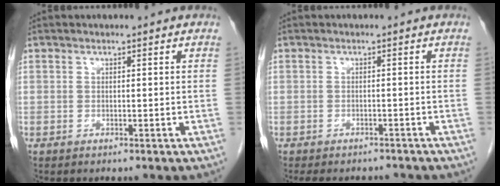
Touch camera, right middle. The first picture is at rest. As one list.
[{"total": 7.6, "force": [-6.8, 2.5, 2.3], "torque": [-0.029, -0.003, -0.084]}]